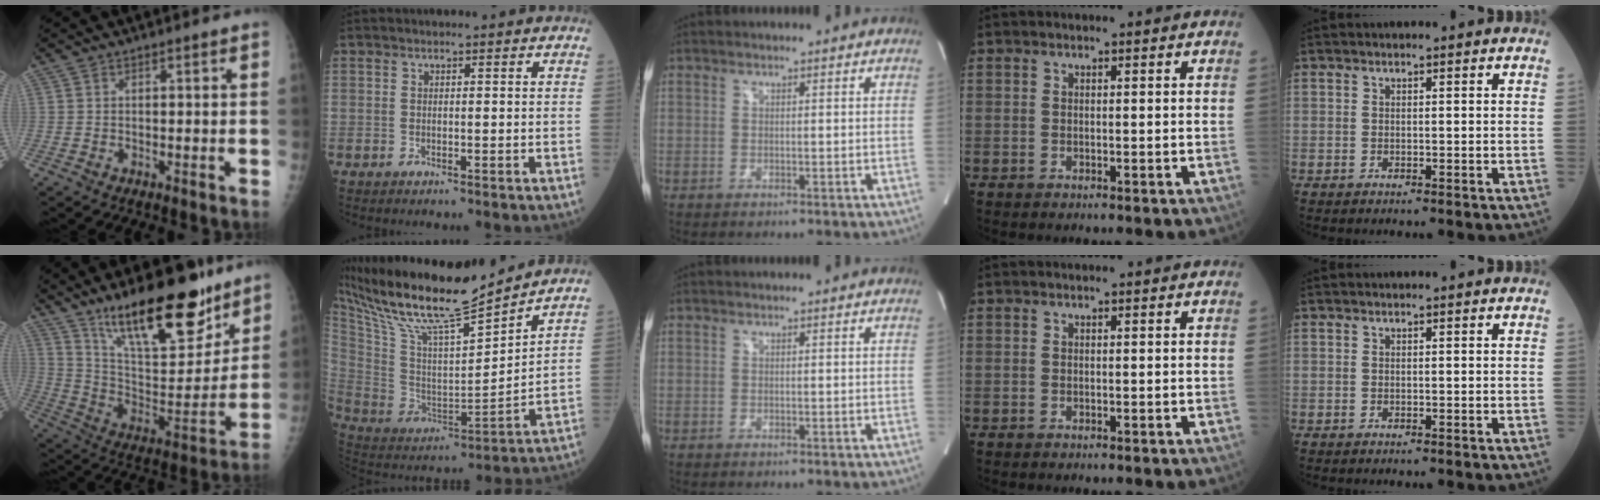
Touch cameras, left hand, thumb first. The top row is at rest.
{"thumb": {"total": 24.6, "force": [17.2, 8.3, 15.5], "torque": [-0.202, -0.086, 0.289]}, "index": {"total": 20.0, "force": [17.3, 1.3, 9.9], "torque": [-0.195, -0.002, 0.315]}}